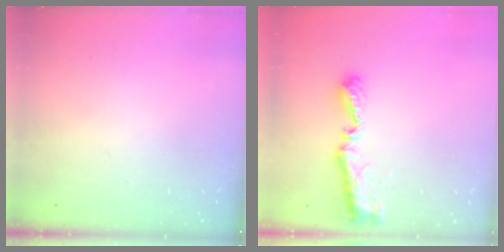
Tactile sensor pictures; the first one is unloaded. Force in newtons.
{"total": 8.8, "press": 8.8, "slide": 0.7}